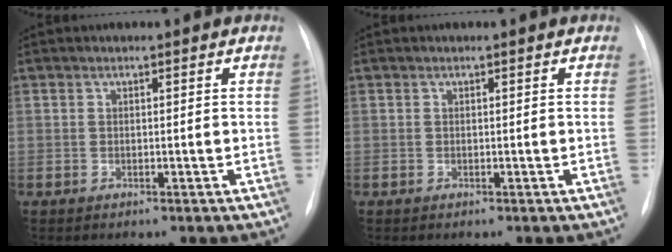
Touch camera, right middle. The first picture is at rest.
{"total": 0.0}